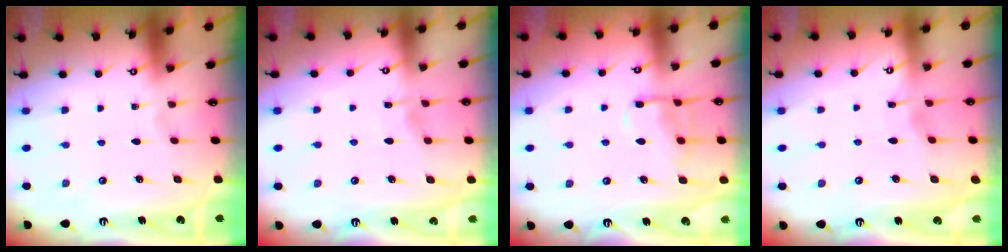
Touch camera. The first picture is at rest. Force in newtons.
{"total": 2.5, "press": 2.5, "slide": 0.4}
{"total": 8.8, "press": 8.7, "slide": 0.7}
{"total": 2.8, "press": 2.8, "slide": 0.4}